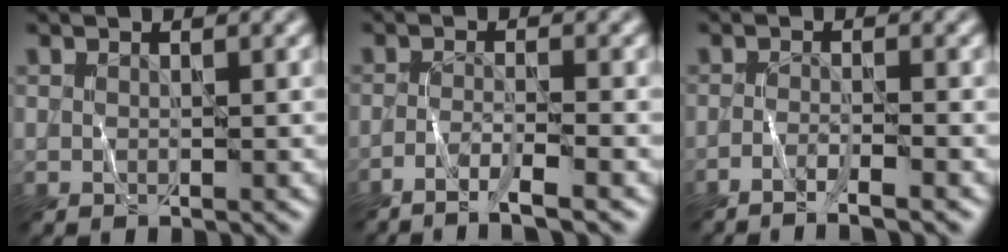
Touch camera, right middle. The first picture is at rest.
{"total": 3.3, "force": [-2.2, 0.2, 2.4], "torque": [-0.041, 0.004, -0.052]}
{"total": 2.7, "force": [-1.9, 0.1, 1.9], "torque": [-0.038, 0.004, -0.045]}